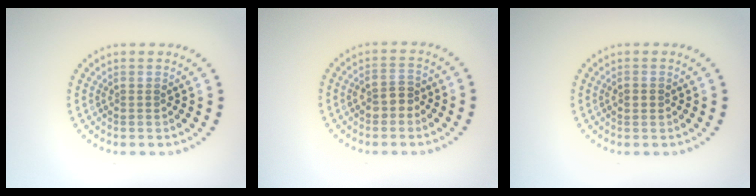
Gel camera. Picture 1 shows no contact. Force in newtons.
{"total": 2.1, "press": 2.0, "slide": 0.4}
{"total": 1.3, "press": 1.3, "slide": 0.1}